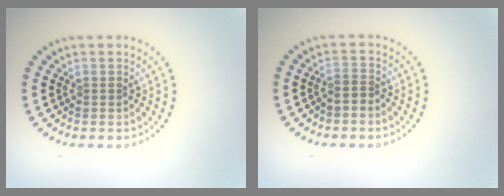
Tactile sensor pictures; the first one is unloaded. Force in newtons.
{"total": 0.8, "press": 0.6, "slide": 0.5}